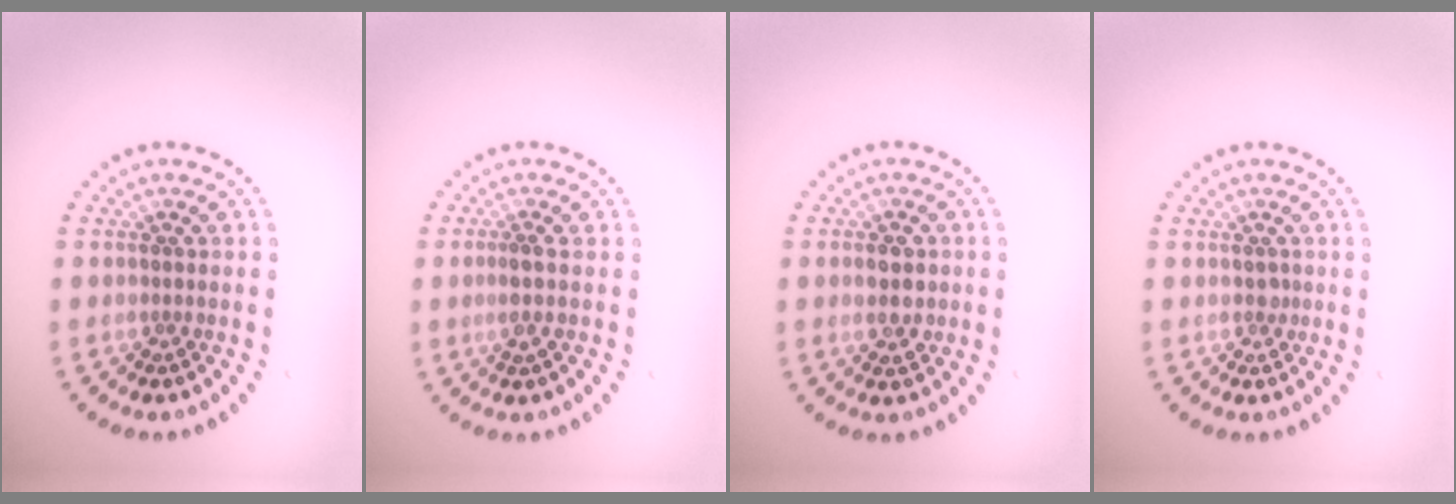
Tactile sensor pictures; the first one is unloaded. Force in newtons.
{"total": 1.2, "press": 0.8, "slide": 0.9}
{"total": 3.0, "press": 3.0, "slide": 0.3}
{"total": 0.6, "press": 0.6, "slide": 0.3}